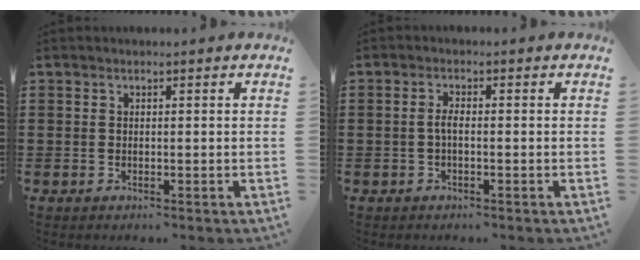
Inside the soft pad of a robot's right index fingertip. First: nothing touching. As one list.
[{"total": 1.9, "force": [-0.6, 0.5, 1.7], "torque": [-0.048, -0.004, -0.015]}]